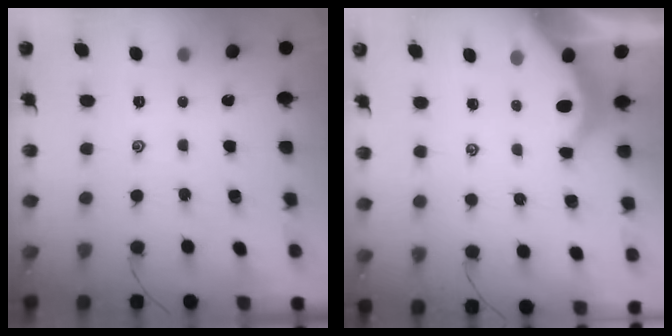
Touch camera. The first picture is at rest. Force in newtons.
{"total": 3.7, "press": 3.6, "slide": 0.5}